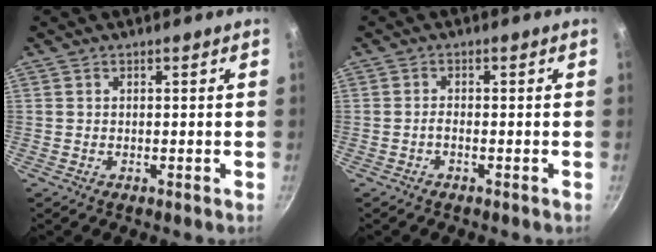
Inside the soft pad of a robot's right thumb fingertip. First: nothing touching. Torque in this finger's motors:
{"motor_torque": [-0.55, -0.27, 0.37, -0.32, 0.00]}